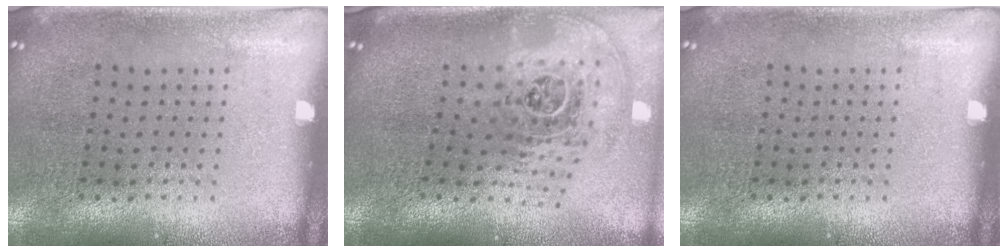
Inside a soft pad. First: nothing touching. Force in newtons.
{"total": 2.9, "press": 2.0, "slide": 2.1}
{"total": 0.0}